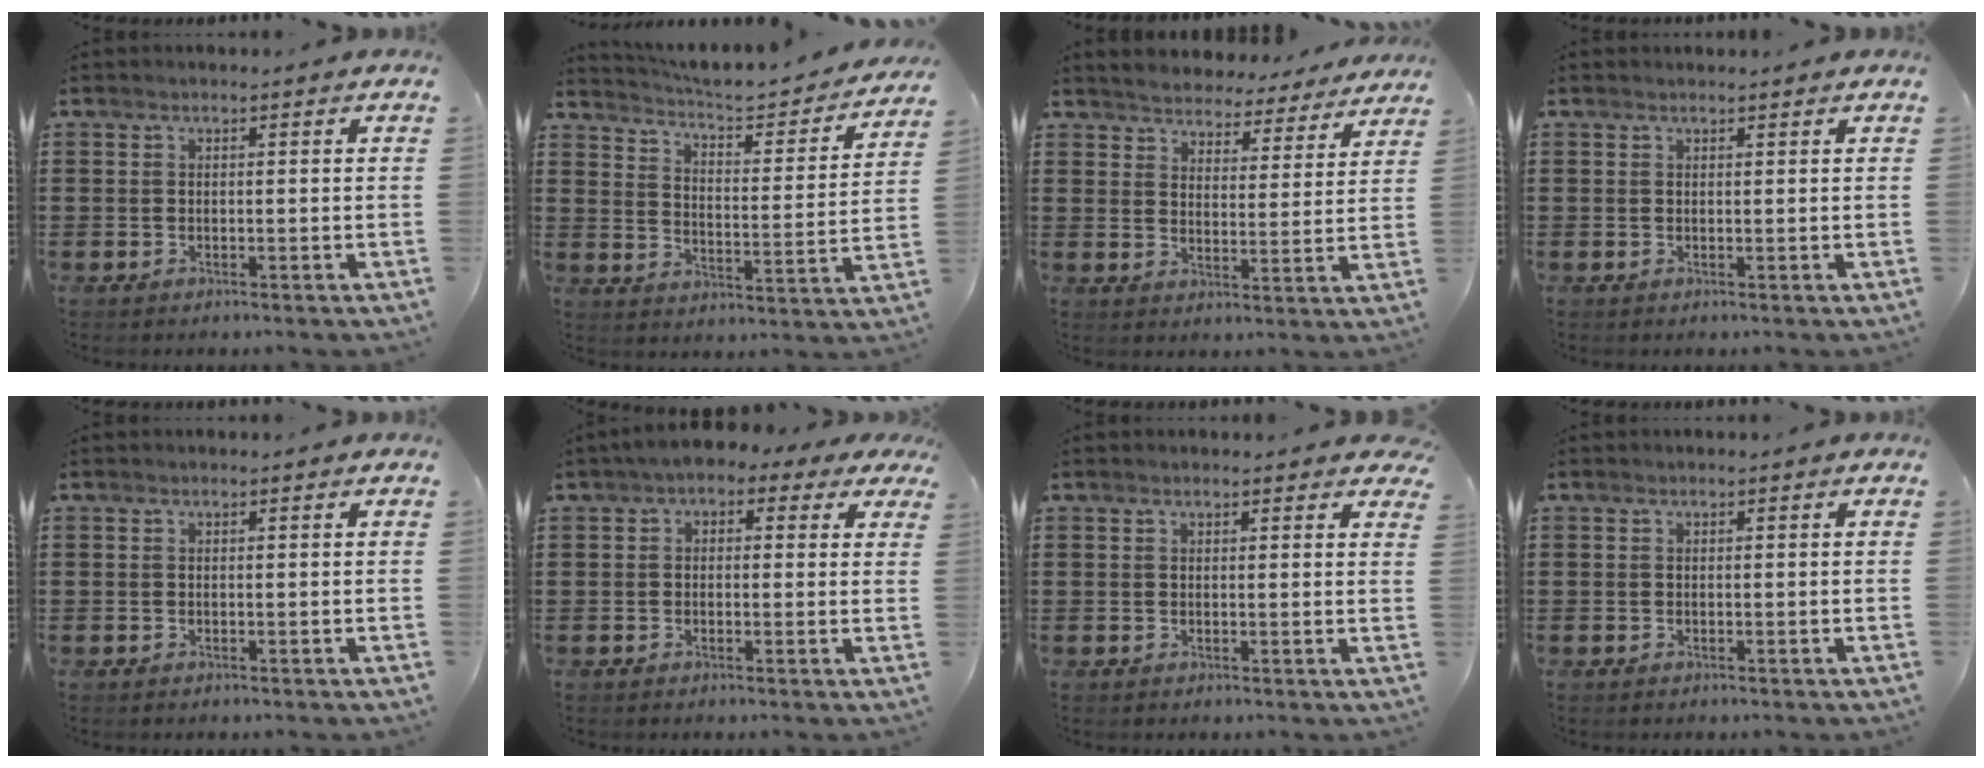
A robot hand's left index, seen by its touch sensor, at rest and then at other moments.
{"total": 4.0, "force": [3.9, 0.2, 1.0], "torque": [-0.044, -0.034, 0.059]}
{"total": 4.5, "force": [4.5, -0.1, -0.6], "torque": [-0.016, -0.039, 0.076]}
{"total": 0.5, "force": [0.5, 0.1, 0.1], "torque": [-0.004, 0.000, 0.011]}
{"total": 0.0}
{"total": 2.4, "force": [0.4, 1.7, 1.6], "torque": [-0.037, 0.009, 0.003]}
{"total": 1.5, "force": [1.3, 0.3, 0.6], "torque": [-0.014, 0.004, 0.025]}
{"total": 0.0}